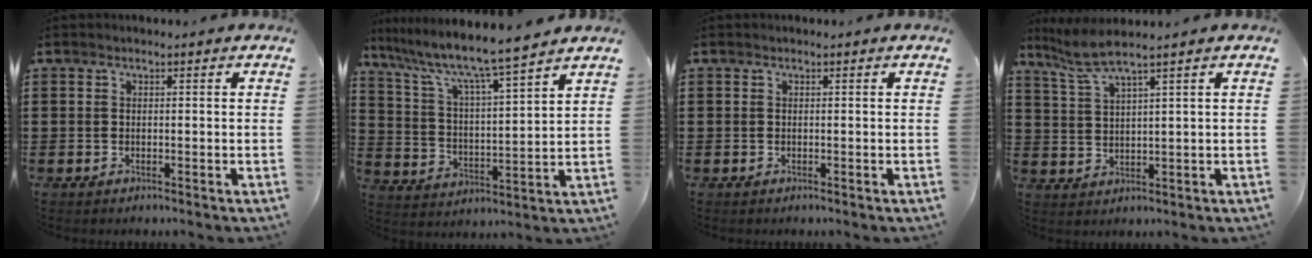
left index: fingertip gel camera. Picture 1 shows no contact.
{"total": 7.4, "force": [6.4, 0.0, 3.6], "torque": [-0.099, -0.044, 0.103]}
{"total": 0.0}
{"total": 4.8, "force": [3.6, 0.0, 3.1], "torque": [-0.073, -0.004, 0.065]}